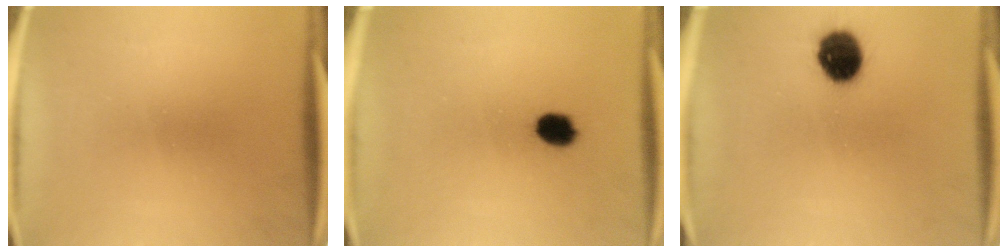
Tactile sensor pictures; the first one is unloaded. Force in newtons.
{"total": 4.3}
{"total": 9.9}